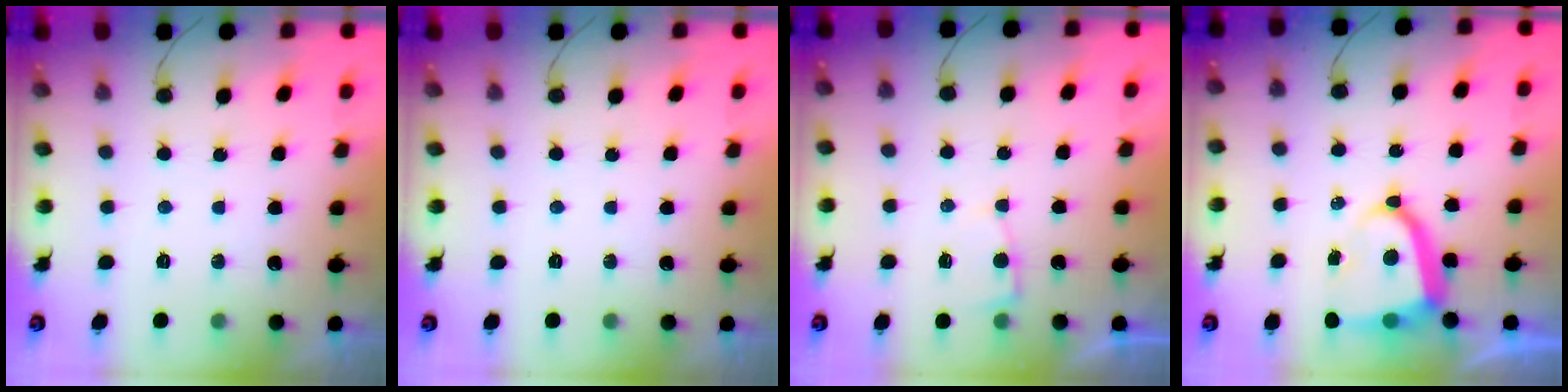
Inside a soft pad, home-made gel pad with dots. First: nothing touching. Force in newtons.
{"total": 0.0}
{"total": 2.6, "press": 2.6, "slide": 0.3}
{"total": 10.0, "press": 9.9, "slide": 1.6}